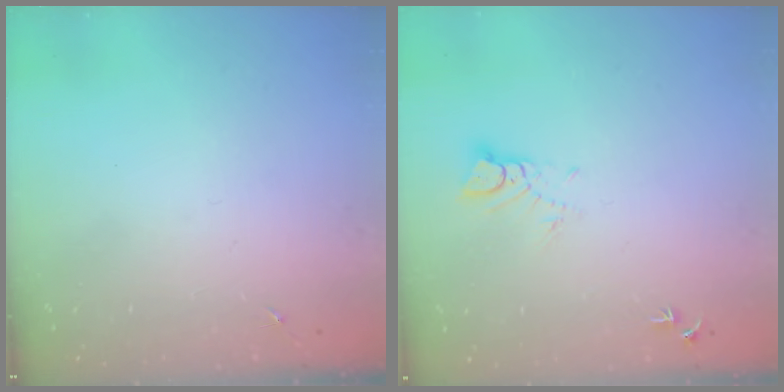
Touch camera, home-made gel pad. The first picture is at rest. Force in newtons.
{"total": 4.3, "press": 4.3, "slide": 0.4}